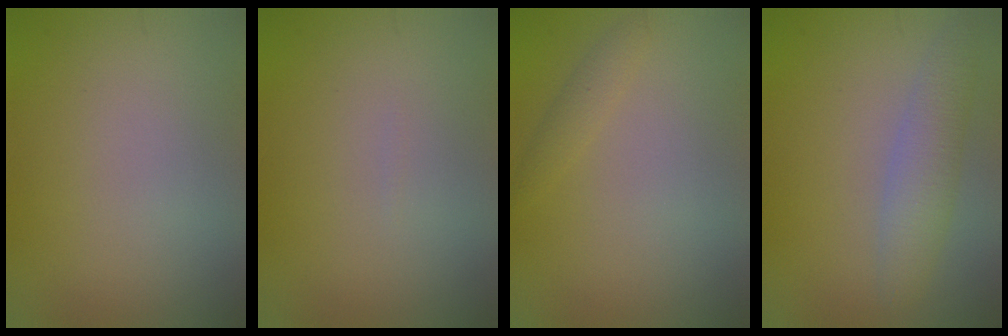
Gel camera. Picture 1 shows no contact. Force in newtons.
{"total": 0.0}
{"total": 1.1, "press": 1.1, "slide": 0.1}
{"total": 3.0, "press": 3.0, "slide": 0.1}